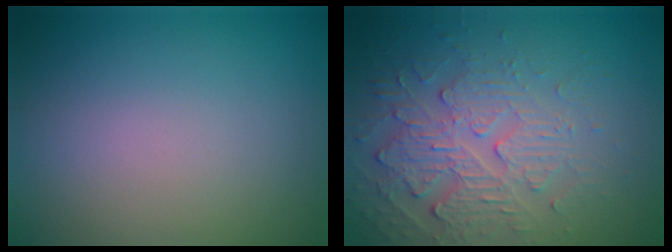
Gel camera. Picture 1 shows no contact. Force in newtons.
{"total": 4.1, "press": 3.5, "slide": 2.2}